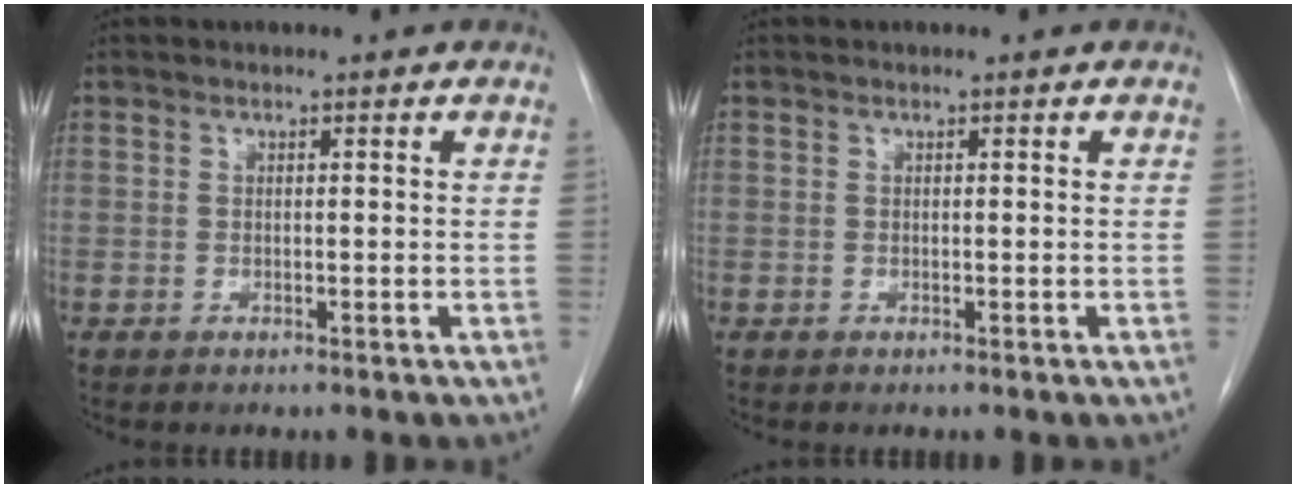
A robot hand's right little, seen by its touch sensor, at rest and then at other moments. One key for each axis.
{"total": 0.0}